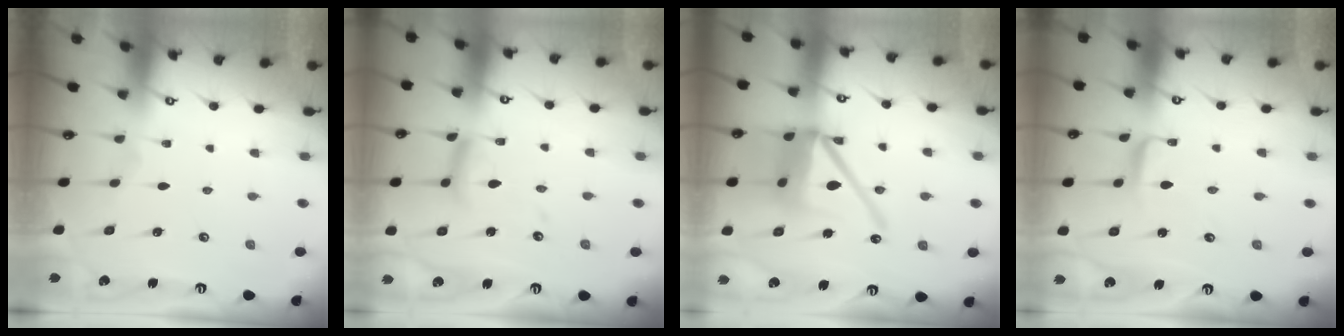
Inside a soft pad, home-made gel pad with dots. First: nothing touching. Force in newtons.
{"total": 11.1, "press": 11.1, "slide": 1.1}
{"total": 17.4, "press": 17.3, "slide": 1.9}
{"total": 3.3, "press": 3.3, "slide": 0.2}